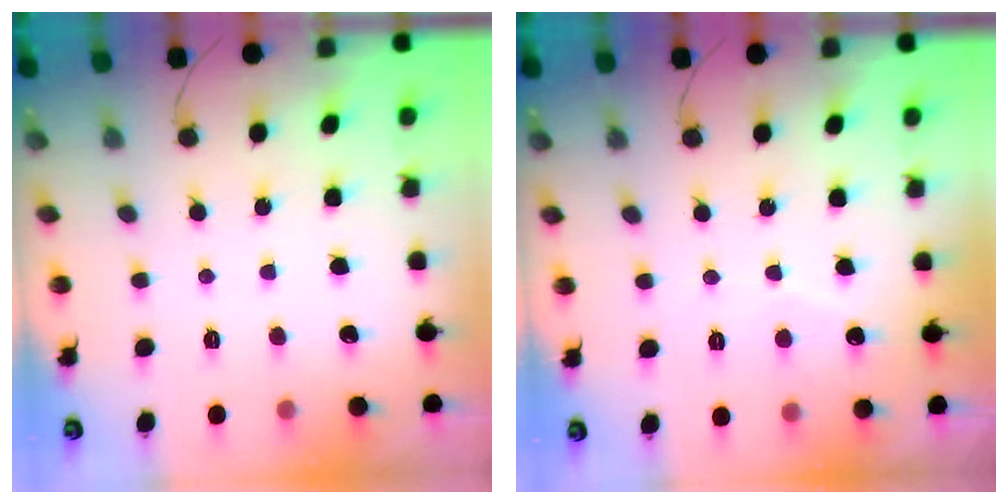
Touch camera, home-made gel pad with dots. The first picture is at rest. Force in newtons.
{"total": 2.5, "press": 2.5, "slide": 0.2}